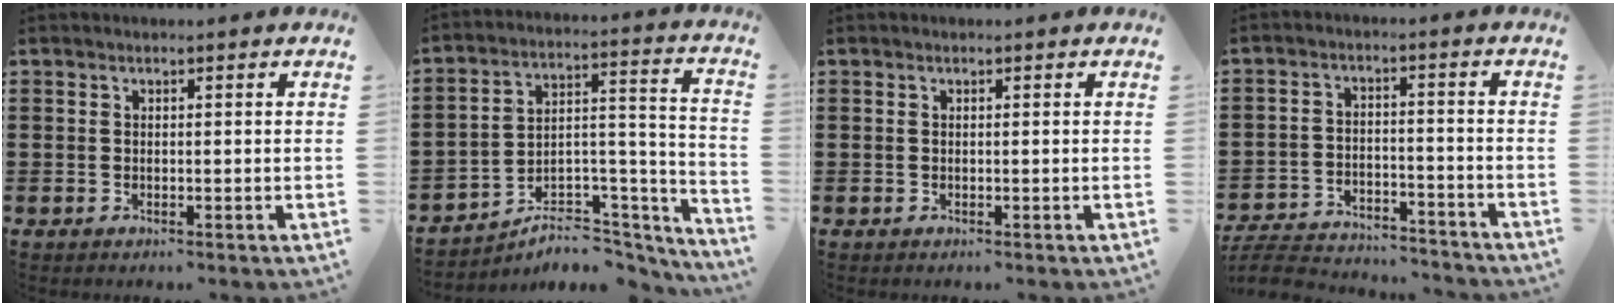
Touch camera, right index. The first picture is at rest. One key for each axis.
{"total": 5.1, "fx": -4.0, "fy": 2.5, "fz": 2.0, "tx": -0.035, "ty": -0.004, "tz": -0.075}
{"total": 0.0}
{"total": 5.8, "fx": -5.6, "fy": 0.7, "fz": 1.2, "tx": -0.037, "ty": 0.002, "tz": -0.115}